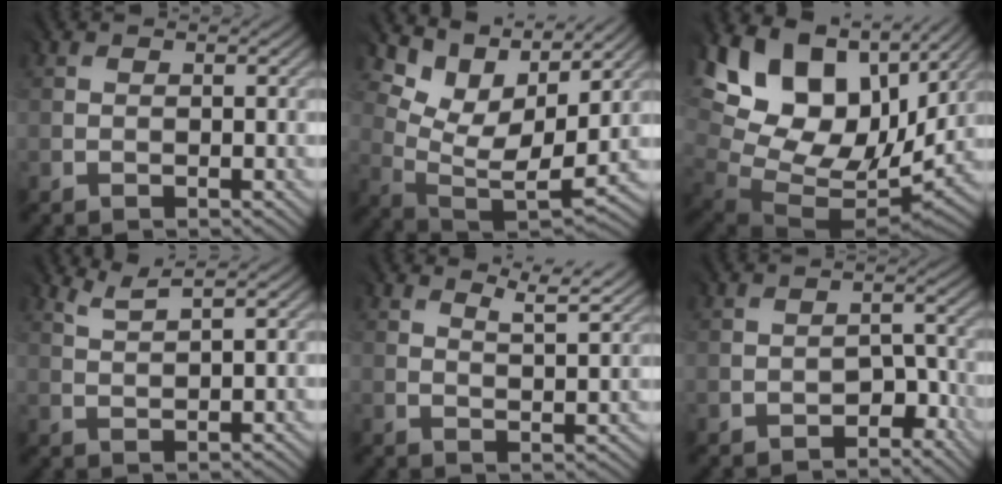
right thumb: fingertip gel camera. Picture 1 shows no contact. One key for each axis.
{"total": 9.0, "fx": 7.1, "fy": 3.2, "fz": 4.5, "tx": -0.109, "ty": -0.006, "tz": 0.140}
{"total": 18.4, "fx": 6.9, "fy": 11.2, "fz": 12.8, "tx": -0.257, "ty": 0.016, "tz": 0.135}
{"total": 2.2, "fx": 2.0, "fy": -0.4, "fz": 0.8, "tx": -0.022, "ty": 0.004, "tz": 0.050}
{"total": 4.6, "fx": 3.8, "fy": 0.8, "fz": 2.6, "tx": -0.045, "ty": -0.005, "tz": 0.071}
{"total": 3.8, "fx": -3.1, "fy": 1.6, "fz": 1.6, "tx": -0.016, "ty": 0.005, "tz": -0.049}